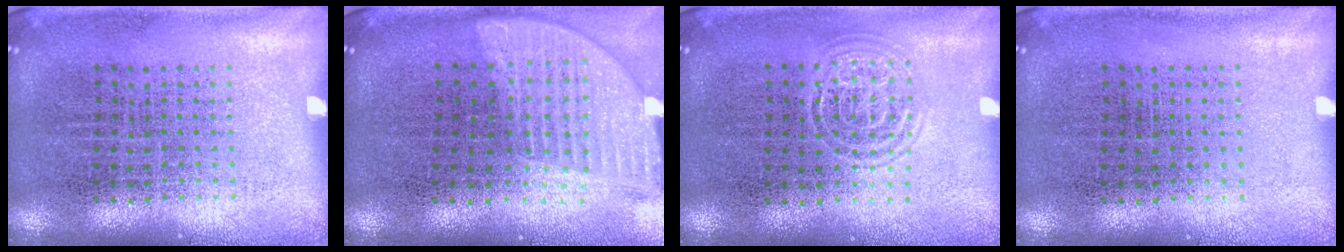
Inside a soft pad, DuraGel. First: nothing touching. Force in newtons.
{"total": 1.9, "press": 1.6, "slide": 1.1}
{"total": 1.4, "press": 1.3, "slide": 0.3}
{"total": 0.0}